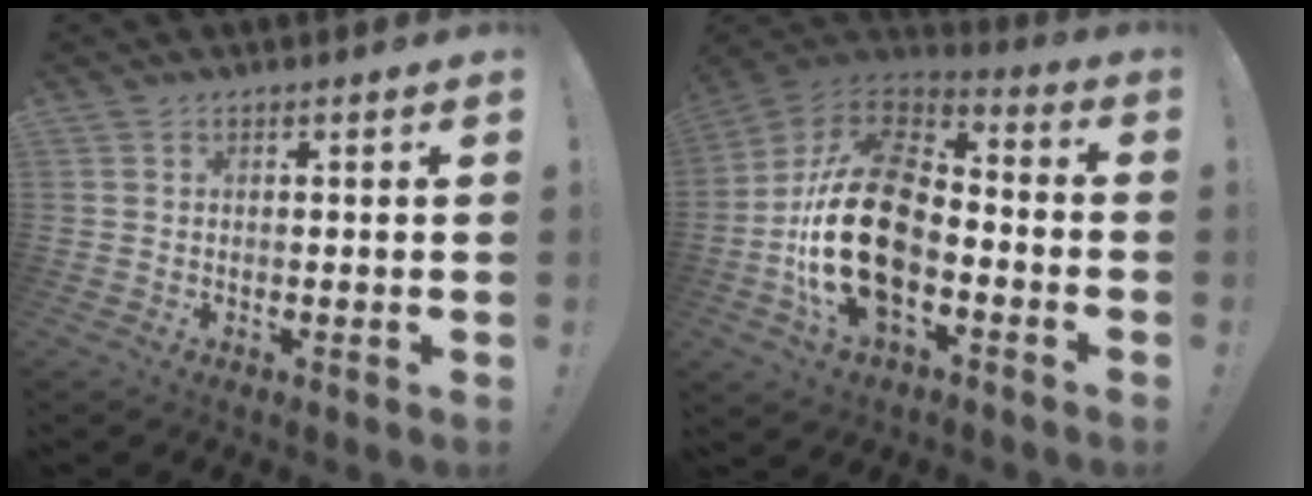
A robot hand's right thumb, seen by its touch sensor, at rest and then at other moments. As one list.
[{"total": 25.2, "force": [-5.0, 15.0, 19.7], "torque": [-0.382, 0.036, -0.076]}]